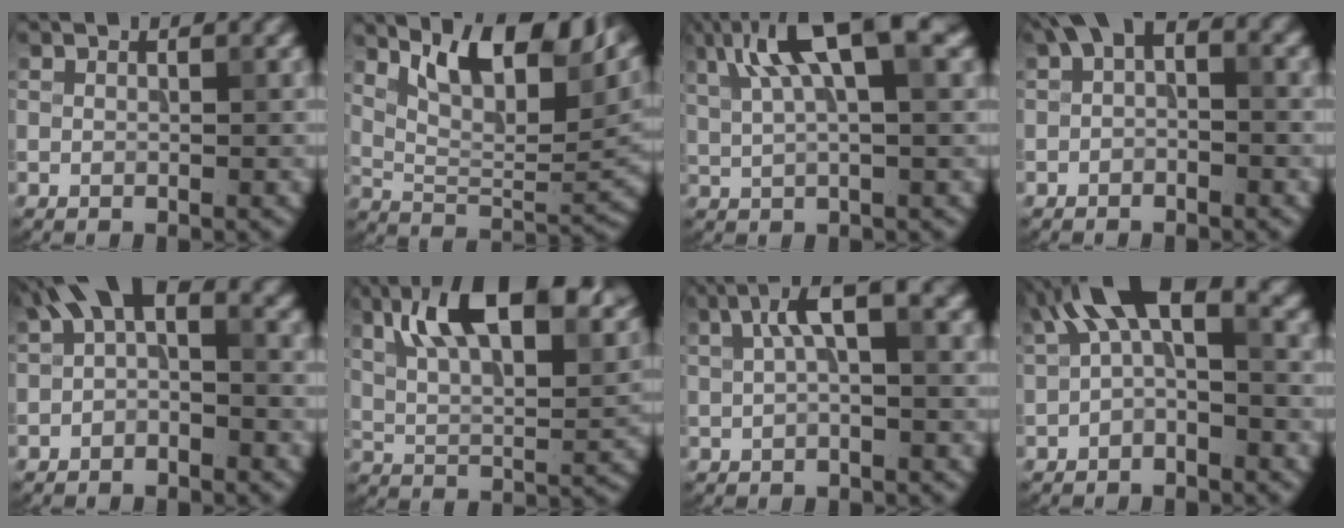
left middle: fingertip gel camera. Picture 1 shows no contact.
{"total": 13.3, "force": [7.5, 5.0, 9.7], "torque": [-0.140, 0.019, 0.123]}
{"total": 7.9, "force": [3.6, 2.1, 6.8], "torque": [-0.120, 0.019, 0.065]}
{"total": 3.1, "force": [0.4, 1.8, 2.5], "torque": [-0.033, 0.013, -0.006]}
{"total": 5.0, "force": [0.4, 2.7, 4.2], "torque": [-0.063, 0.020, -0.011]}
{"total": 14.1, "force": [8.0, 5.4, 10.2], "torque": [-0.154, 0.016, 0.115]}
{"total": 4.2, "force": [1.4, 1.1, 3.9], "torque": [-0.069, 0.014, 0.017]}
{"total": 6.8, "force": [1.6, 3.0, 5.9], "torque": [-0.100, 0.023, 0.012]}